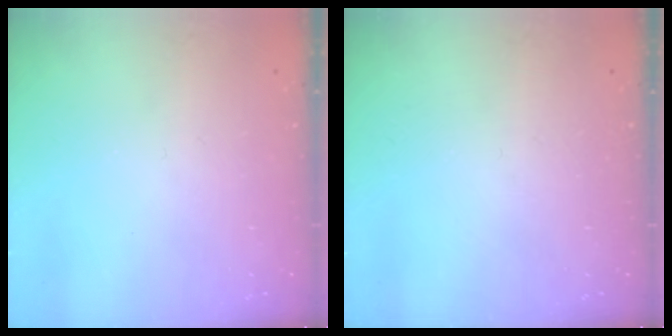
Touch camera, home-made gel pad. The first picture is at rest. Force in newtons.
{"total": 0.0}